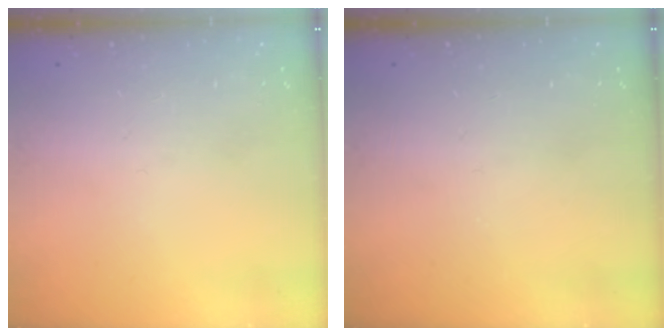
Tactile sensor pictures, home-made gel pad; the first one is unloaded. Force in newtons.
{"total": 0.0}